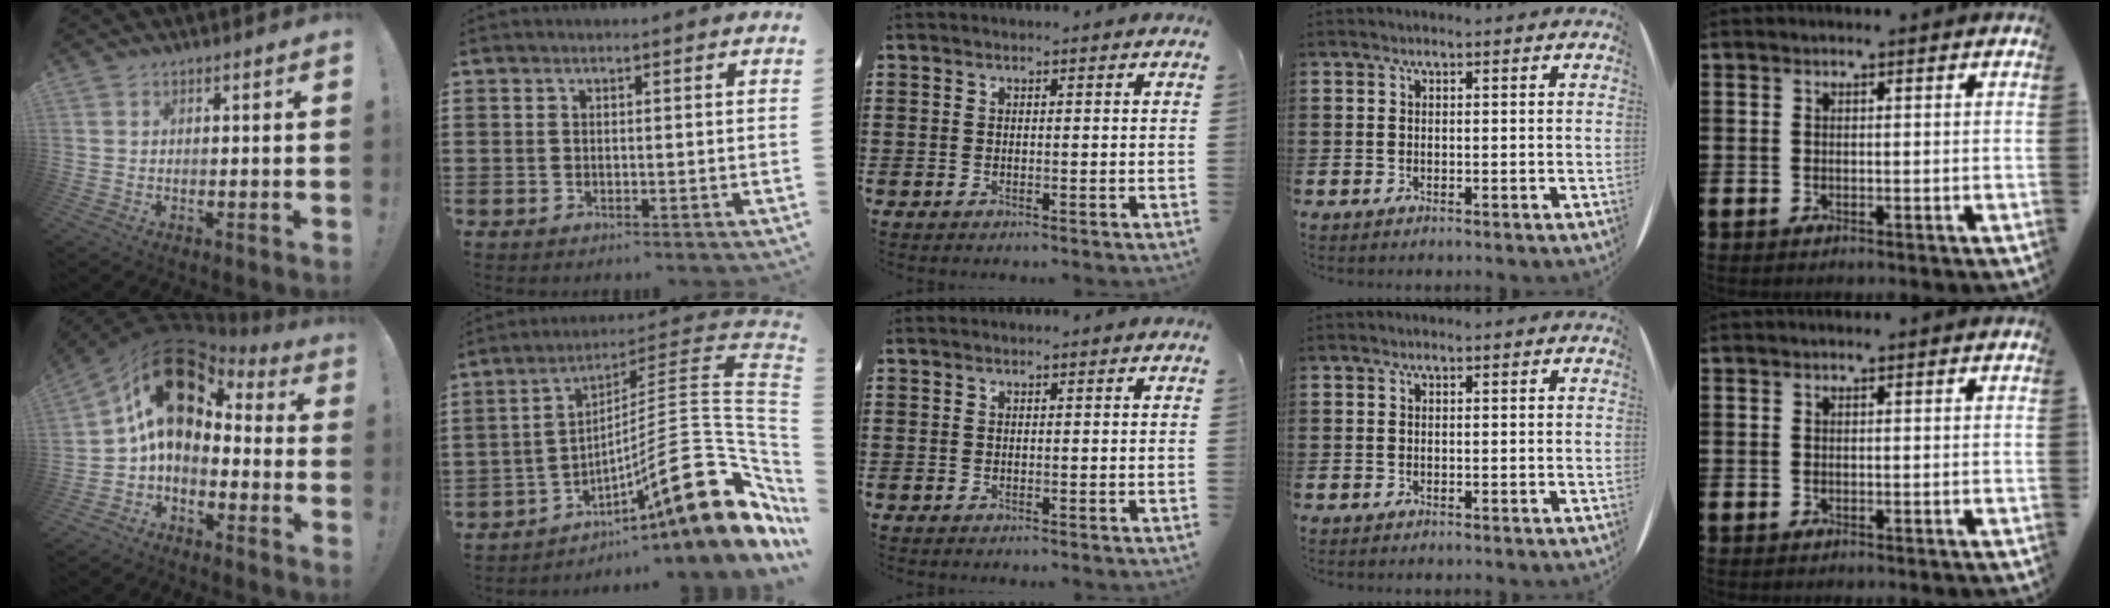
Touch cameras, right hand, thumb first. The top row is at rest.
{"thumb": {"total": 17.3, "force": [5.2, 10.4, 12.8], "torque": [-0.205, -0.023, 0.096]}, "index": {"total": 18.9, "force": [-7.1, 4.4, 16.9], "torque": [-0.260, -0.002, -0.124]}}